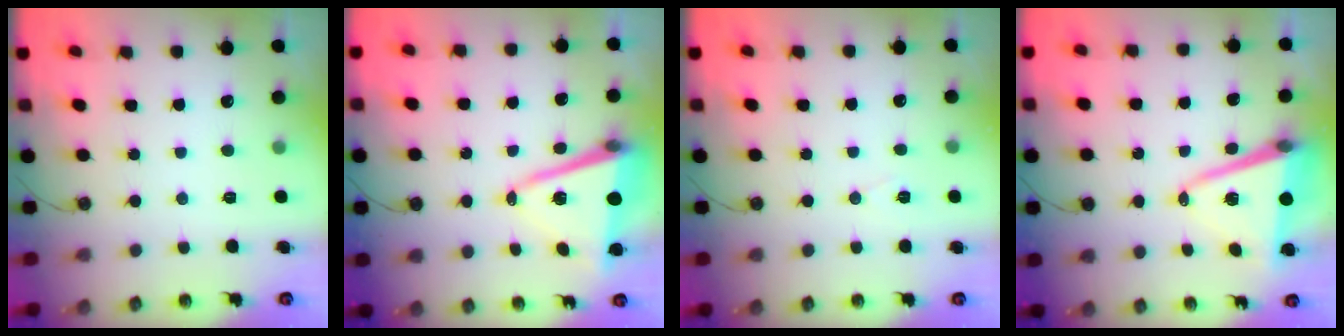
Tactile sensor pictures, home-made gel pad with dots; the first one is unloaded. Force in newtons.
{"total": 12.1, "press": 11.7, "slide": 2.9}
{"total": 5.7, "press": 3.5, "slide": 4.4}
{"total": 11.0, "press": 10.6, "slide": 3.0}